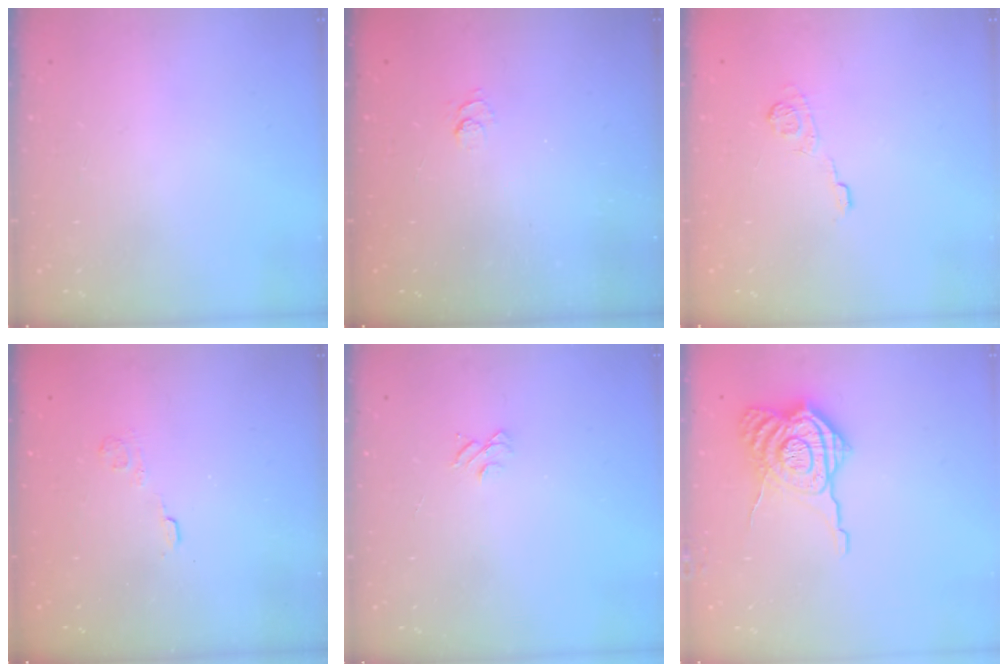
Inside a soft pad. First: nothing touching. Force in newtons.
{"total": 2.5, "press": 2.0, "slide": 1.4}
{"total": 9.1, "press": 9.0, "slide": 1.4}
{"total": 2.7, "press": 2.3, "slide": 1.4}
{"total": 4.0, "press": 4.0, "slide": 0.3}
{"total": 12.9, "press": 12.8, "slide": 1.3}